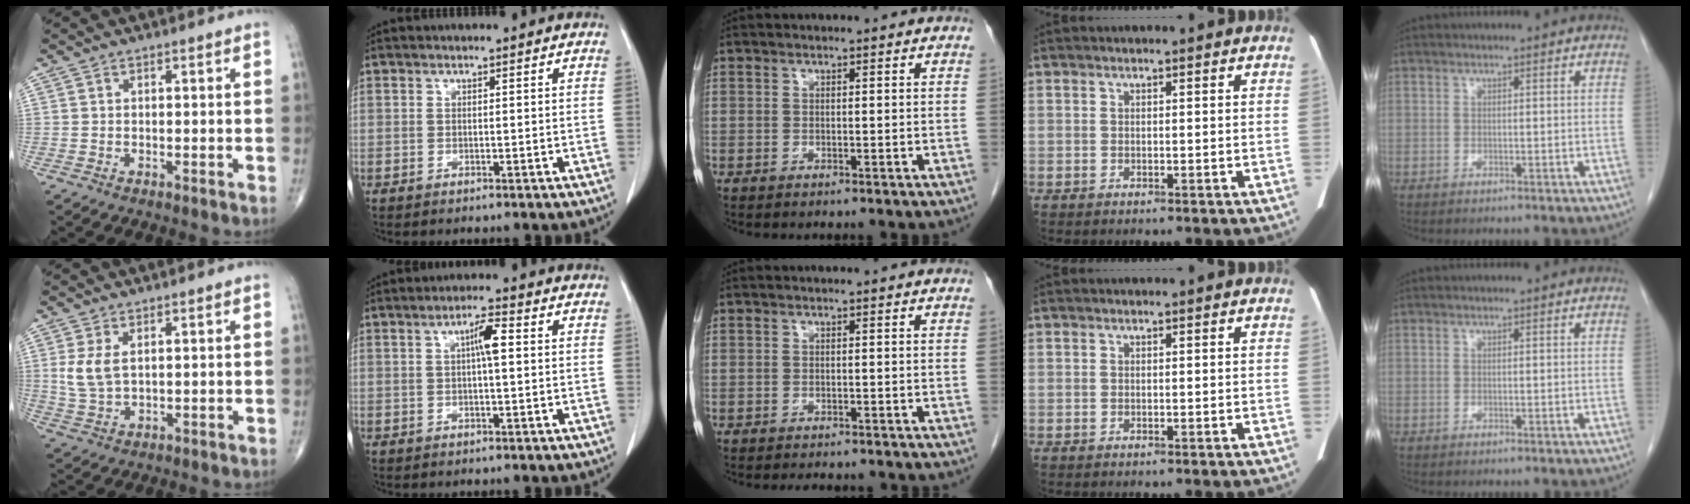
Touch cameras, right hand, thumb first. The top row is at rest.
{"thumb": {"total": 5.2, "force": [1.3, 2.8, 4.1], "torque": [-0.091, -0.004, 0.033]}, "index": {"total": 3.8, "force": [0.7, 0.4, 3.7], "torque": [-0.064, 0.008, 0.009]}, "middle": {"total": 3.9, "force": [-3.5, 0.9, 1.4], "torque": [-0.018, -0.005, -0.042]}}